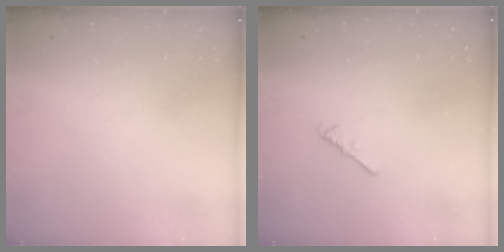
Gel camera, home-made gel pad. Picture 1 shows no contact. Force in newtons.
{"total": 1.1, "press": 1.0, "slide": 0.4}